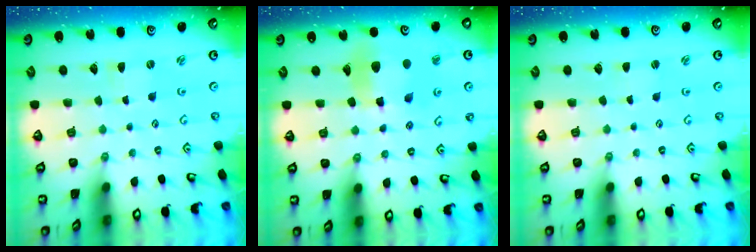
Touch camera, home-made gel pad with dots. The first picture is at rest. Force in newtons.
{"total": 11.1, "press": 11.1, "slide": 0.9}
{"total": 1.1, "press": 1.1, "slide": 0.2}